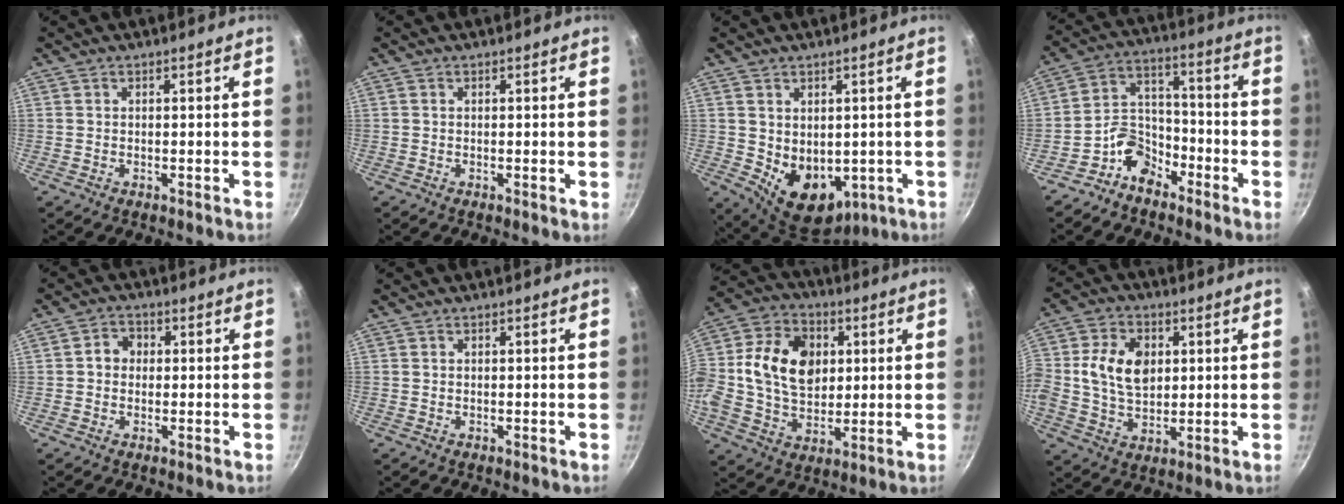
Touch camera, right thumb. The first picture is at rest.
{"total": 0.0}
{"total": 11.2, "force": [-0.5, 8.2, 7.6], "torque": [-0.088, -0.023, 0.020]}
{"total": 8.8, "force": [-5.8, 5.7, 3.3], "torque": [-0.029, 0.069, -0.124]}
{"total": 3.8, "force": [0.1, 3.3, 1.9], "torque": [-0.009, 0.011, -0.006]}
{"total": 0.0}
{"total": 18.5, "force": [2.7, 13.4, 12.5], "torque": [-0.208, 0.015, 0.036]}
{"total": 11.7, "force": [1.7, 8.3, 8.1], "torque": [-0.129, 0.002, 0.025]}